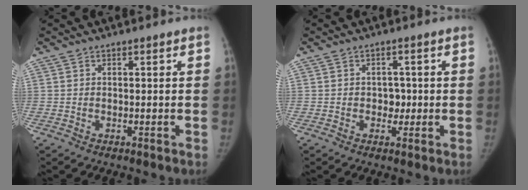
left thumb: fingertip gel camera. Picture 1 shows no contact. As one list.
[{"total": 3.0, "force": [-0.3, 2.4, 1.7], "torque": [0.000, 0.006, -0.007]}]